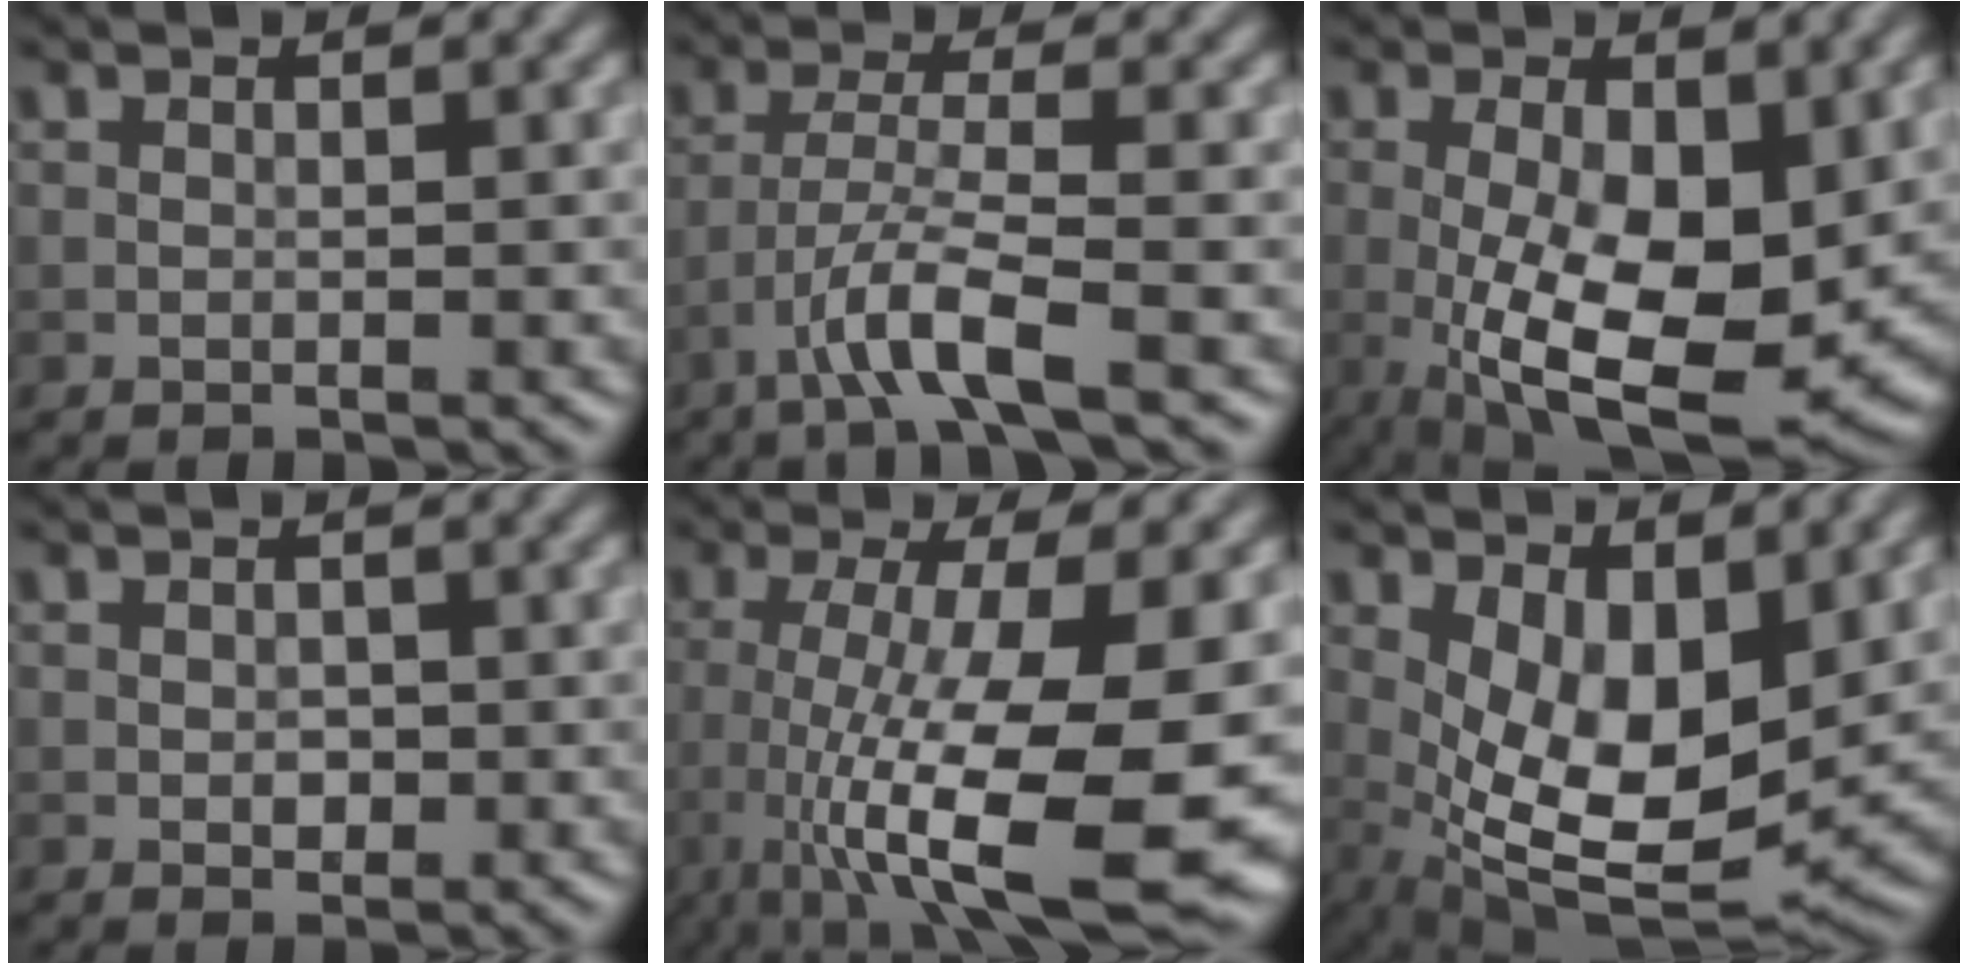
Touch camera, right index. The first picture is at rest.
{"total": 4.5, "force": [-2.6, 0.4, 3.6], "torque": [-0.067, 0.007, -0.060]}
{"total": 12.9, "force": [-2.2, 5.7, 11.4], "torque": [-0.193, -0.023, -0.031]}
{"total": 1.2, "force": [-0.1, 0.9, 0.9], "torque": [-0.013, -0.003, -0.002]}
{"total": 13.9, "force": [-3.5, 4.1, 12.8], "torque": [-0.211, -0.024, -0.054]}
{"total": 9.4, "force": [0.7, 4.6, 8.2], "torque": [-0.153, -0.022, 0.020]}